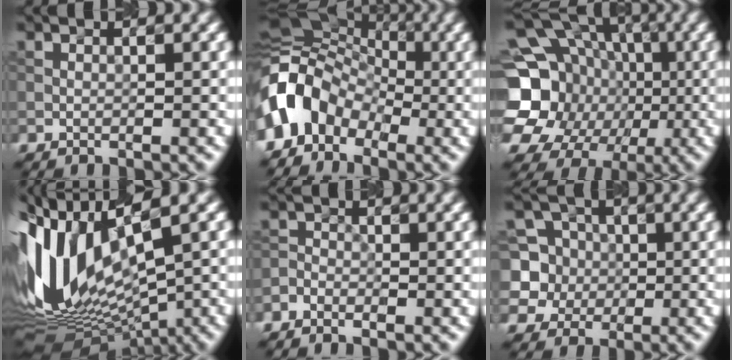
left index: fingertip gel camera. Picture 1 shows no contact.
{"total": 7.2, "force": [-2.7, 5.5, 3.7], "torque": [-0.061, 0.014, -0.069]}
{"total": 20.7, "force": [-2.7, 18.7, 8.4], "torque": [-0.195, -0.006, -0.074]}
{"total": 13.0, "force": [0.0, 6.3, 11.4], "torque": [-0.246, 0.001, 0.020]}
{"total": 1.3, "force": [-1.1, 0.6, 0.3], "torque": [-0.006, 0.002, -0.028]}
{"total": 6.7, "force": [0.4, 6.5, 1.7], "torque": [-0.033, 0.031, 0.003]}